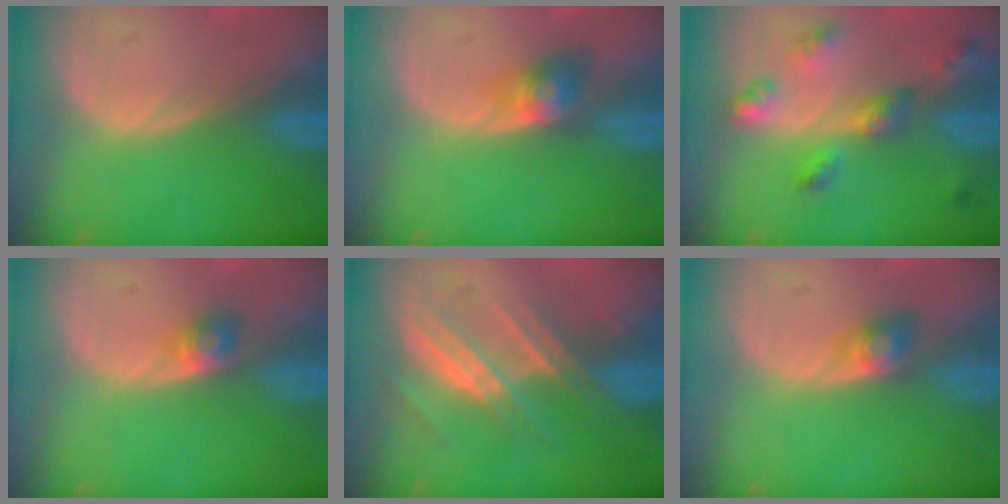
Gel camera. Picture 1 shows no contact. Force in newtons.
{"total": 3.7, "press": 3.7, "slide": 0.2}
{"total": 6.1, "press": 5.7, "slide": 2.2}
{"total": 2.6, "press": 2.4, "slide": 0.9}
{"total": 7.4, "press": 6.7, "slide": 3.1}
{"total": 2.7, "press": 2.7, "slide": 0.0}